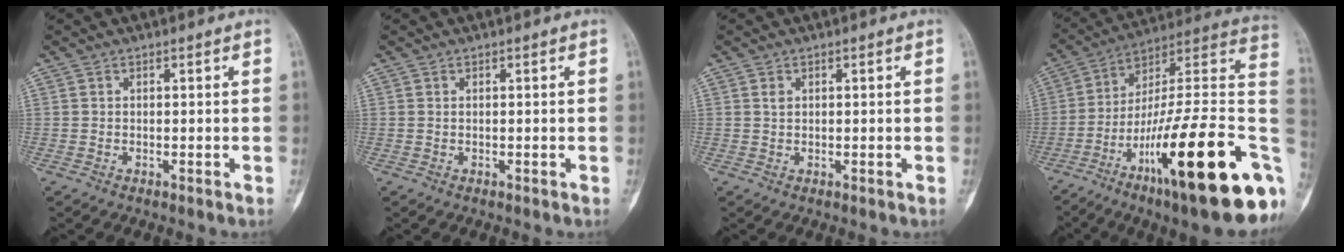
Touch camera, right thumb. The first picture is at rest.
{"total": 0.0}
{"total": 0.9, "force": [0.3, 0.6, 0.5], "torque": [-0.007, 0.001, 0.006]}
{"total": 32.1, "force": [-10.6, 7.7, 29.3], "torque": [-0.363, 0.056, -0.168]}